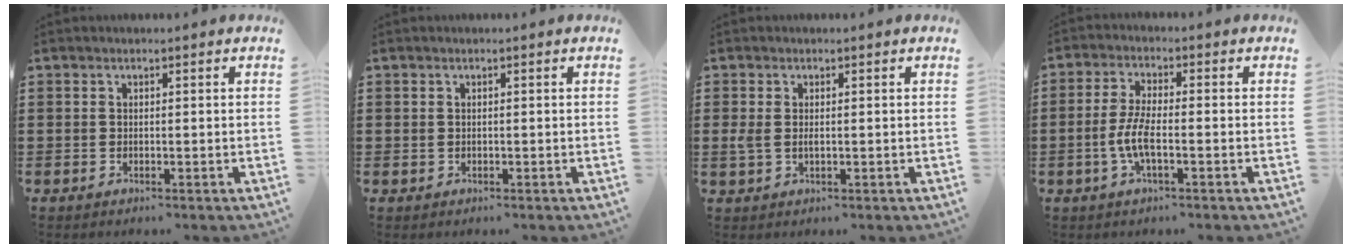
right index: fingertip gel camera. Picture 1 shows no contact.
{"total": 0.5, "force": [-0.1, 0.5, 0.0], "torque": [-0.002, 0.003, -0.003]}
{"total": 1.9, "force": [0.0, 1.0, 1.6], "torque": [-0.047, -0.002, -0.006]}
{"total": 5.4, "force": [-1.7, 1.6, 4.9], "torque": [-0.119, -0.007, -0.040]}